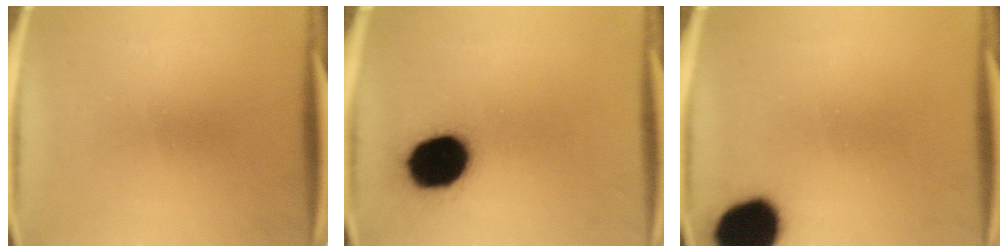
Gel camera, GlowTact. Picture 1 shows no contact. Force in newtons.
{"total": 17.4}
{"total": 16.5}